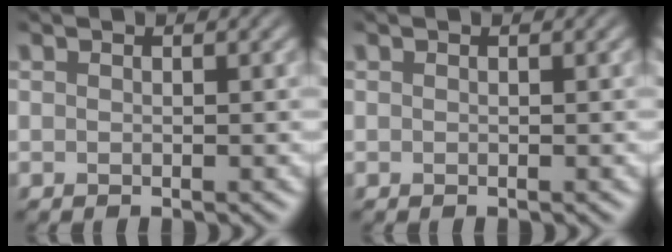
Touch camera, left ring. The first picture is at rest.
{"total": 0.0}